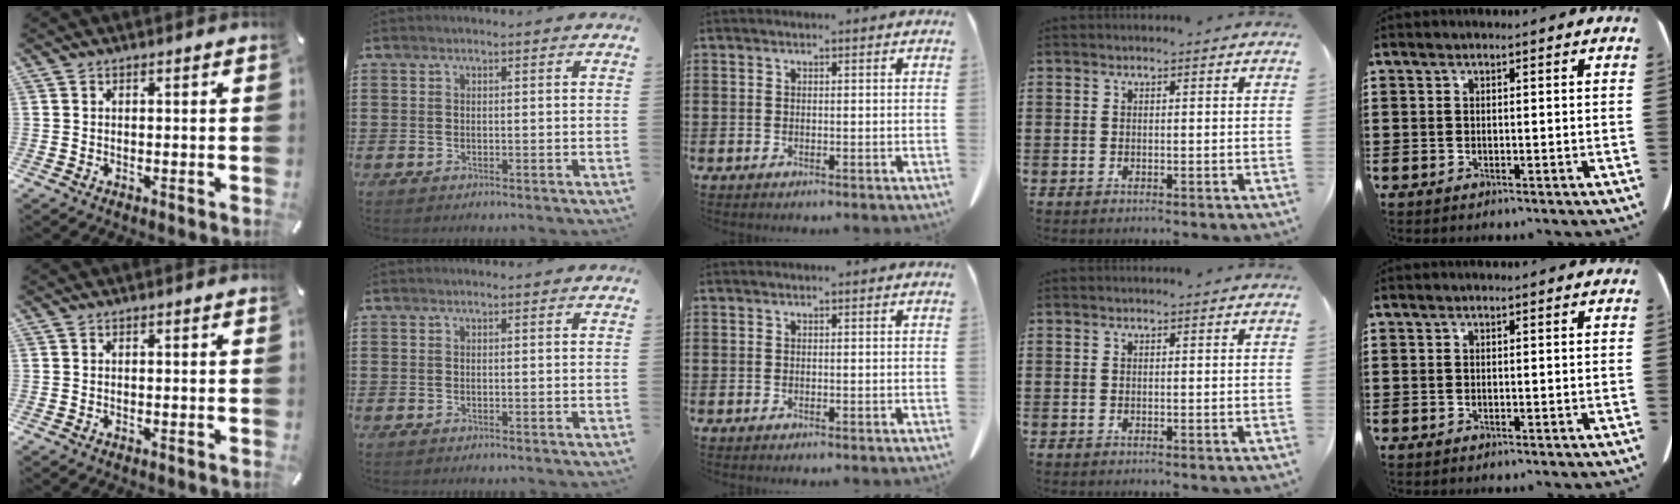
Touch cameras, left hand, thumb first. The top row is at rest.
{}